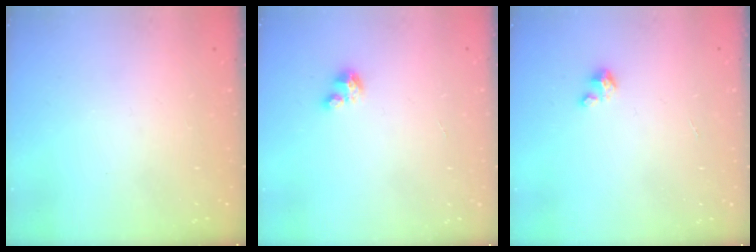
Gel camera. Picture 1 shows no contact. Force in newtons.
{"total": 2.4, "press": 2.4, "slide": 0.1}
{"total": 2.7, "press": 2.7, "slide": 0.1}